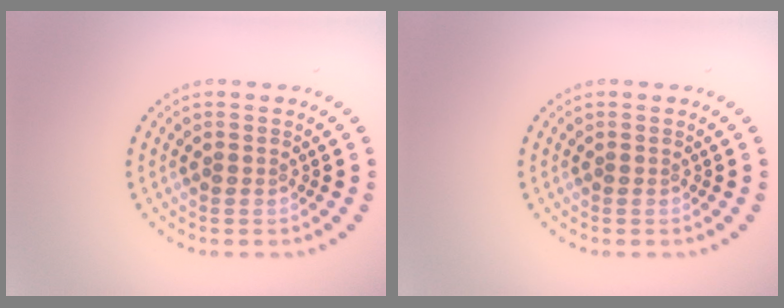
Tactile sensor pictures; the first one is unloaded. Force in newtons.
{"total": 0.0}